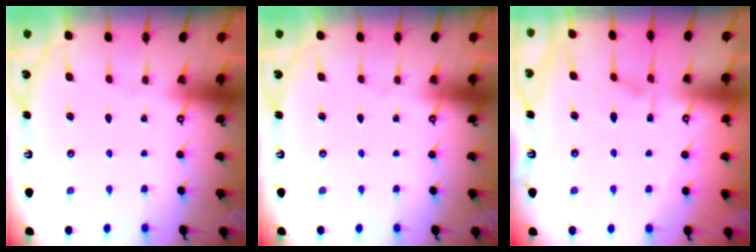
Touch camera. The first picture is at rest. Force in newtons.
{"total": 0.0}
{"total": 1.7, "press": 1.2, "slide": 1.2}